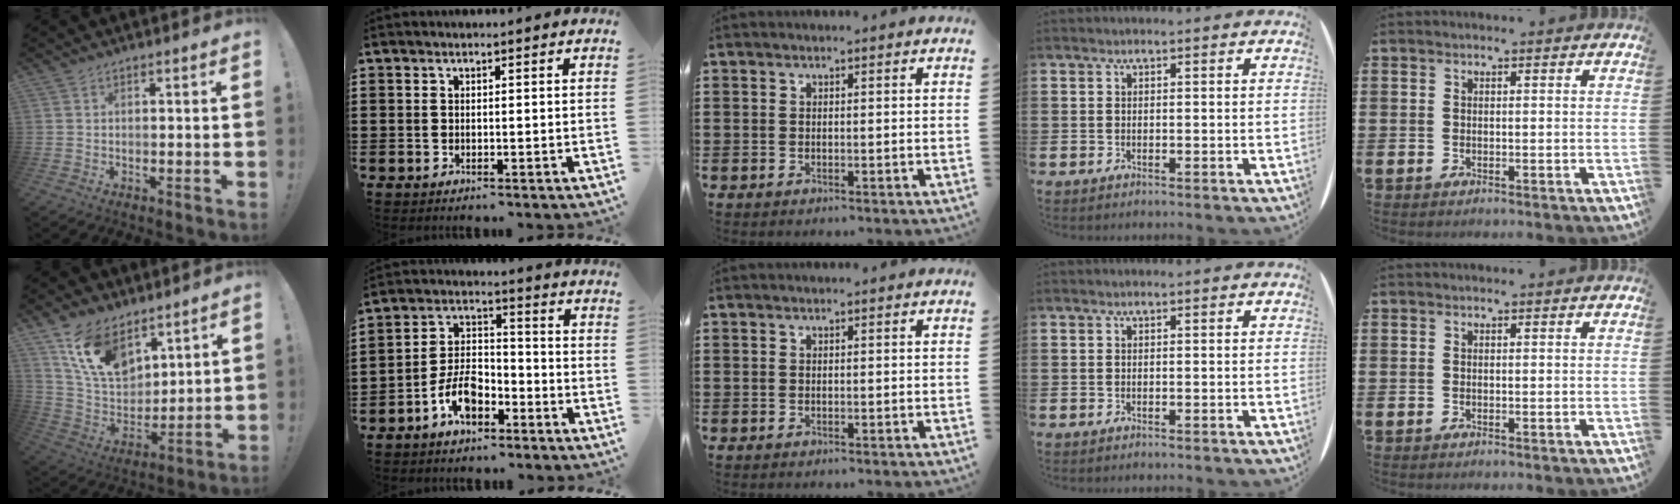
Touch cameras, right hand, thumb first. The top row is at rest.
{"thumb": {"total": 15.6, "force": [9.9, 9.1, 7.9], "torque": [-0.148, -0.054, 0.190]}, "index": {"total": 7.4, "force": [-4.3, 3.9, 4.6], "torque": [-0.103, 0.014, -0.083]}}